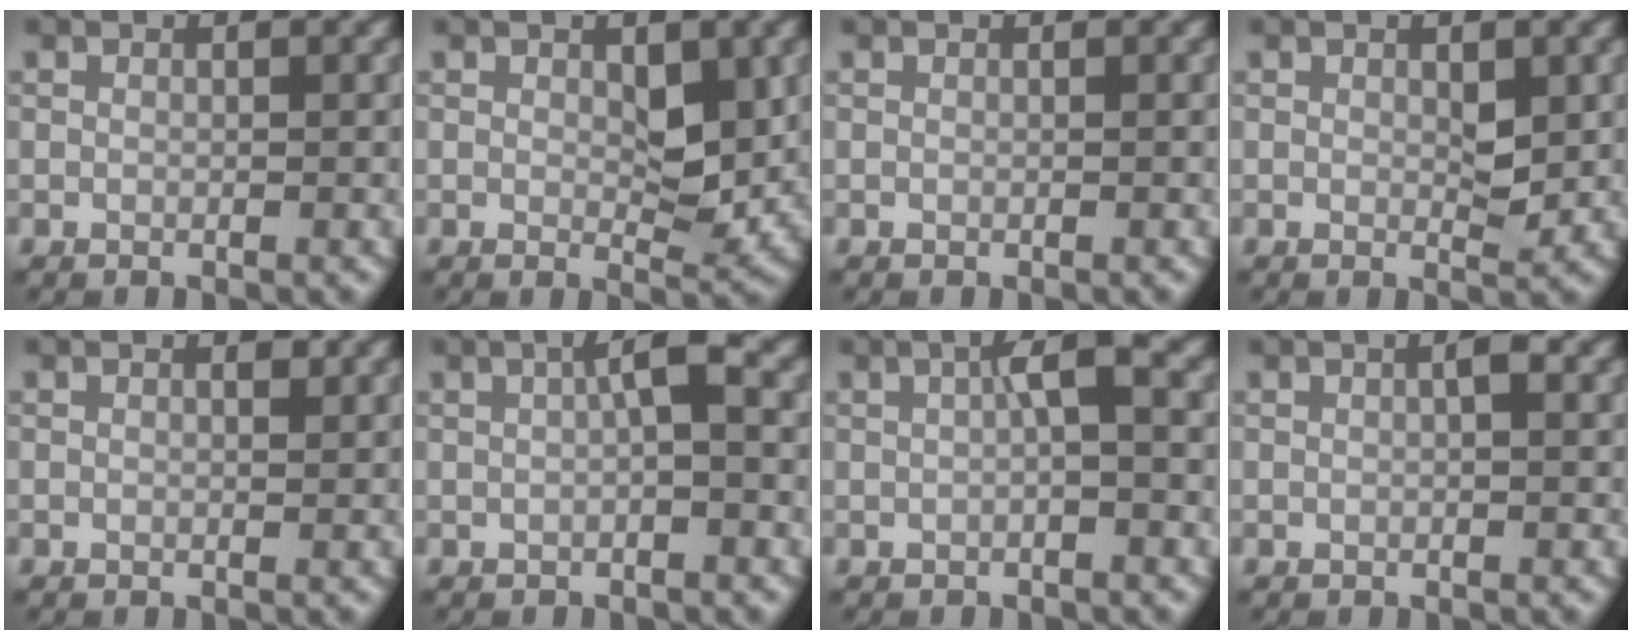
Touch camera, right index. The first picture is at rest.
{"total": 3.4, "force": [0.7, 1.6, 2.8], "torque": [-0.039, -0.011, 0.016]}
{"total": 0.0}
{"total": 1.8, "force": [0.3, 0.7, 1.6], "torque": [-0.022, -0.004, 0.007]}
{"total": 0.8, "force": [0.3, 0.2, 0.7], "torque": [-0.010, 0.001, 0.004]}
{"total": 2.4, "force": [0.3, 0.3, 2.4], "torque": [-0.040, 0.011, 0.003]}
{"total": 2.5, "force": [0.3, 0.3, 2.5], "torque": [-0.043, 0.012, 0.004]}
{"total": 1.1, "force": [0.2, 0.1, 1.1], "torque": [-0.019, 0.005, 0.003]}